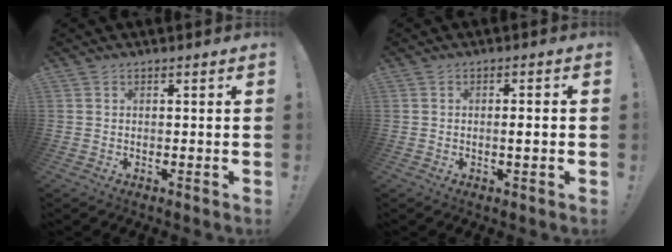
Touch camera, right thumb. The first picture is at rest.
{"total": 2.4, "force": [-0.4, 0.0, 2.4], "torque": [-0.033, -0.003, -0.011]}